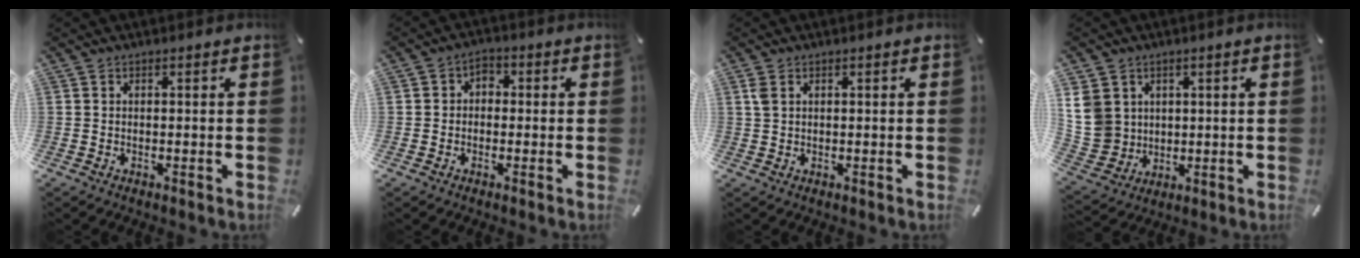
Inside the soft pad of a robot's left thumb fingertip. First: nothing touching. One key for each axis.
{"total": 2.8, "fx": -1.2, "fy": 2.5, "fz": 0.7, "tx": -0.006, "ty": 0.012, "tz": -0.027}
{"total": 2.0, "fx": 0.9, "fy": 1.3, "fz": 1.2, "tx": -0.026, "ty": 0.004, "tz": 0.015}
{"total": 9.6, "fx": 2.8, "fy": 8.8, "fz": 2.5, "tx": -0.074, "ty": -0.012, "tz": 0.058}